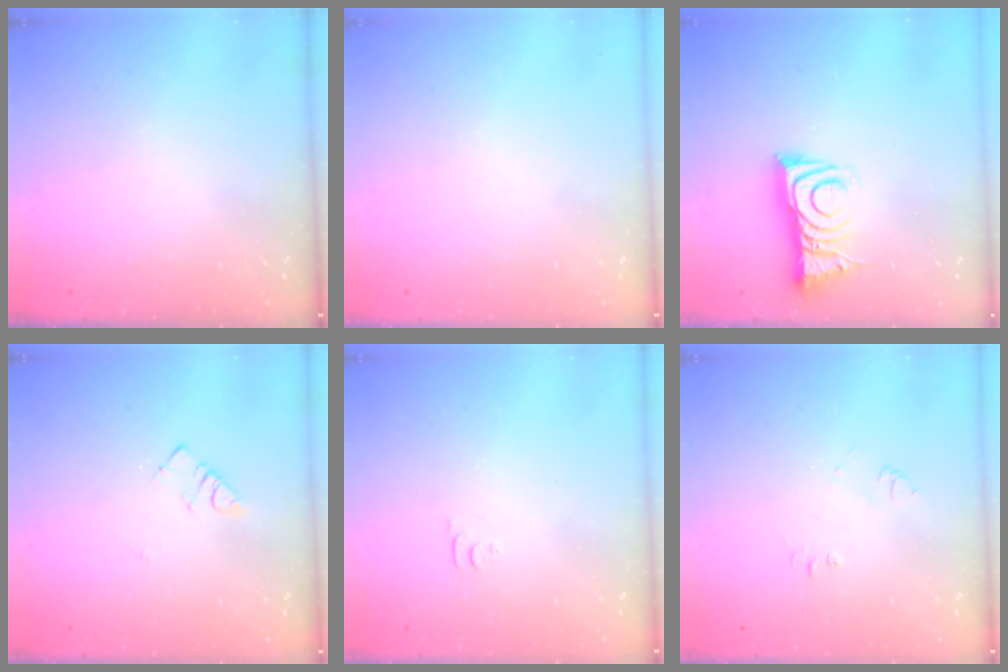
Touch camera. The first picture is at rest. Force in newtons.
{"total": 0.0}
{"total": 8.3, "press": 8.3, "slide": 0.7}
{"total": 2.8, "press": 2.7, "slide": 0.4}
{"total": 4.6, "press": 4.5, "slide": 0.7}
{"total": 5.1, "press": 5.0, "slide": 0.6}